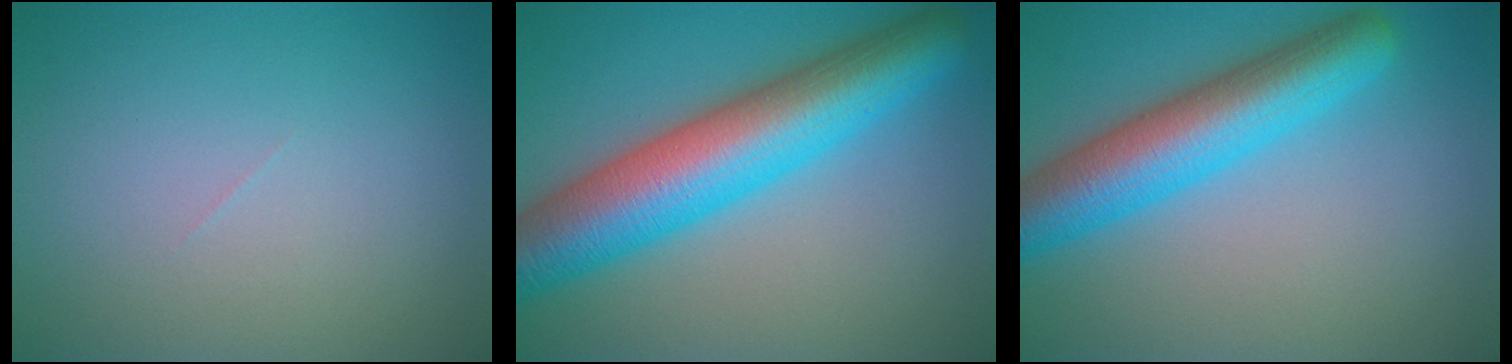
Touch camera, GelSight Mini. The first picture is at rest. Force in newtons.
{"total": 11.0, "press": 11.0, "slide": 0.2}
{"total": 7.7, "press": 7.7, "slide": 0.4}